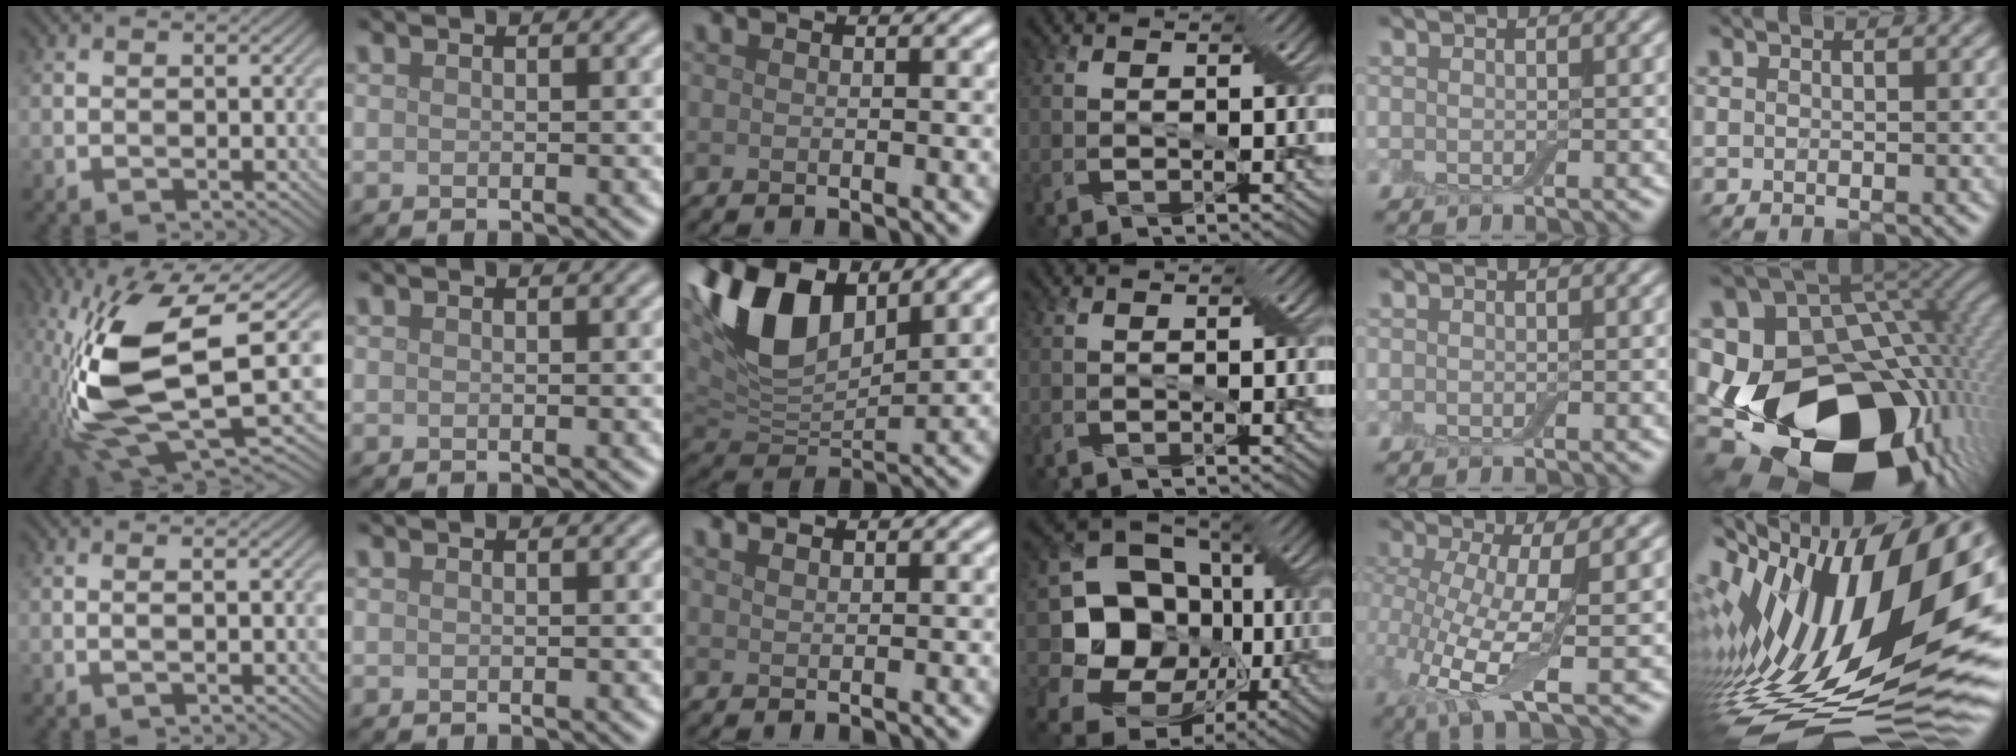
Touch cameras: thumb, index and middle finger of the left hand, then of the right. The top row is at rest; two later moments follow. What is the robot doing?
{"motion": "cut", "object": "cling film"}